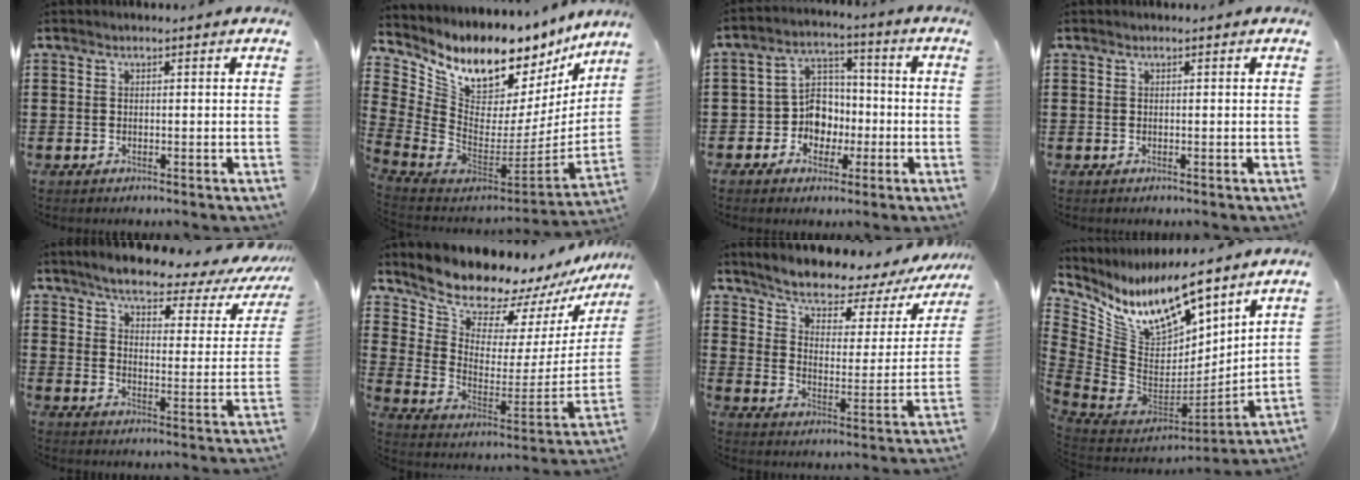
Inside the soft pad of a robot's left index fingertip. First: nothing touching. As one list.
[{"total": 9.6, "force": [8.3, 3.5, 3.3], "torque": [-0.091, -0.094, 0.140]}, {"total": 6.6, "force": [-1.6, 6.2, 1.8], "torque": [-0.061, 0.007, -0.031]}, {"total": 0.0}, {"total": 5.4, "force": [4.5, 1.0, 2.8], "torque": [-0.070, -0.027, 0.069]}, {"total": 10.9, "force": [10.5, 2.4, 1.7], "torque": [-0.070, -0.091, 0.187]}, {"total": 5.9, "force": [5.3, 1.3, 2.2], "torque": [-0.063, -0.043, 0.083]}, {"total": 12.8, "force": [9.5, 5.4, 6.7], "torque": [-0.161, -0.076, 0.172]}]